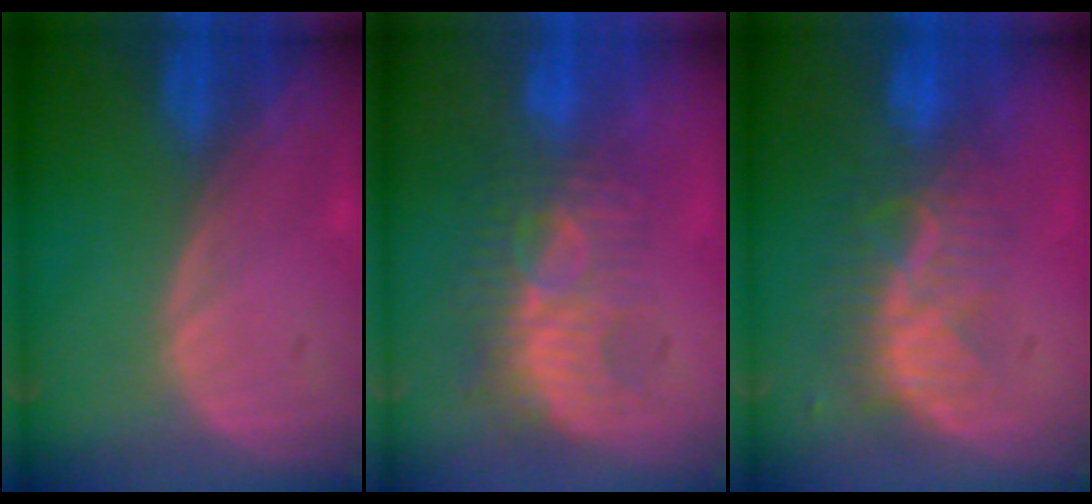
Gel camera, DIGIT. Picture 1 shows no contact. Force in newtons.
{"total": 8.7, "press": 8.0, "slide": 3.4}
{"total": 8.1, "press": 7.4, "slide": 3.5}